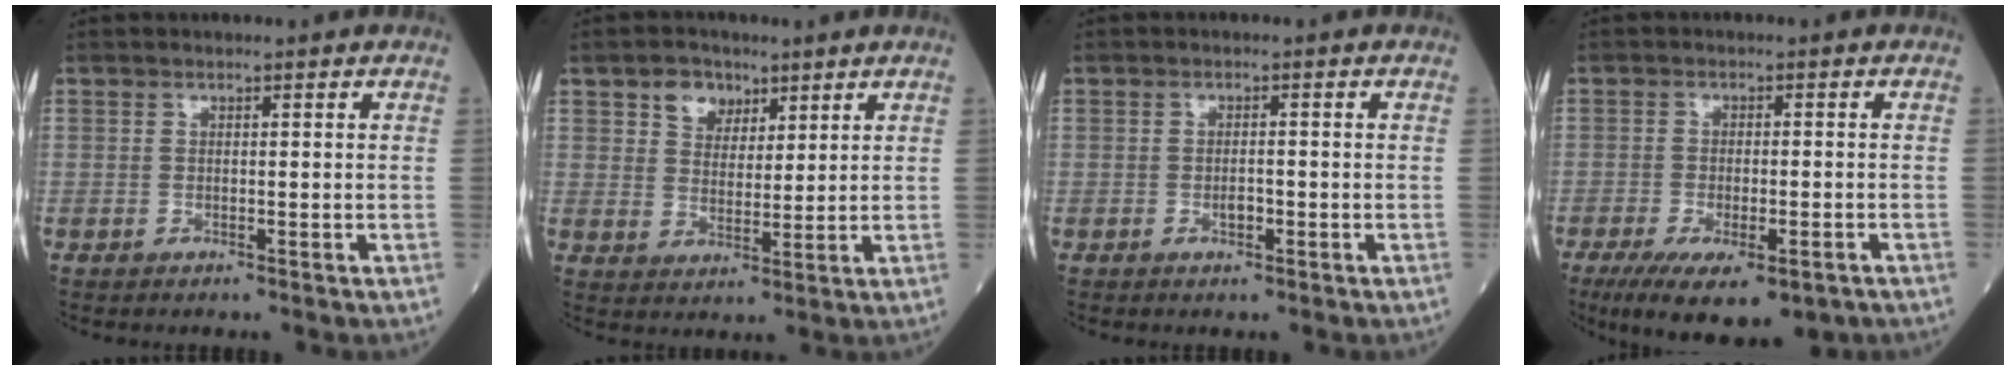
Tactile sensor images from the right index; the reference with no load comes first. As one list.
[{"total": 5.2, "force": [3.1, 3.7, 2.1], "torque": [-0.040, 0.012, 0.057]}, {"total": 1.7, "force": [-0.6, 0.7, 1.5], "torque": [-0.026, 0.001, -0.009]}, {"total": 12.9, "force": [-7.9, 4.7, 9.1], "torque": [-0.139, -0.020, -0.117]}]